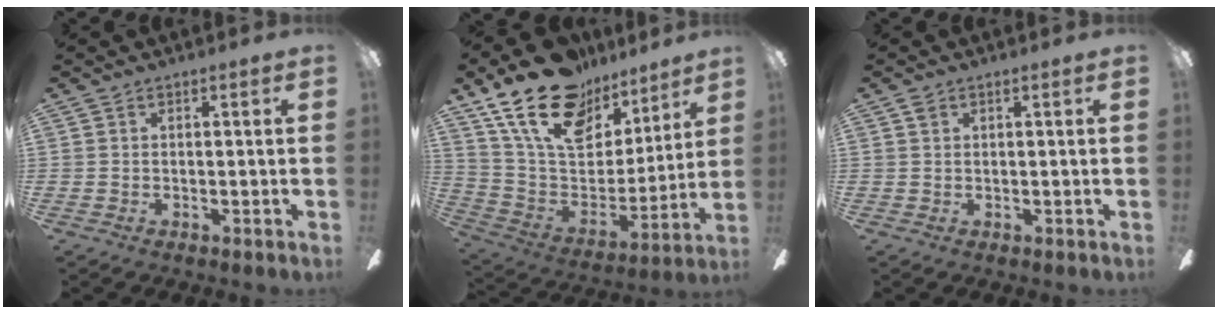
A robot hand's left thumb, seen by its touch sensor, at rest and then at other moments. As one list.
[{"total": 23.6, "force": [16.2, 12.6, 11.8], "torque": [-0.209, -0.093, 0.296]}, {"total": 0.9, "force": [0.6, 0.6, 0.3], "torque": [-0.008, 0.003, 0.010]}]